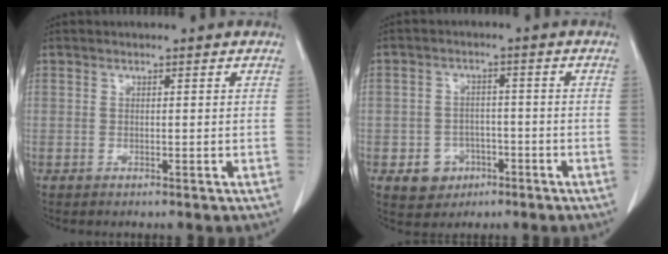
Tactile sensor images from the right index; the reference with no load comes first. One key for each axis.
{"total": 5.2, "fx": -2.2, "fy": 4.5, "fz": 1.2, "tx": -0.016, "ty": 0.010, "tz": -0.025}